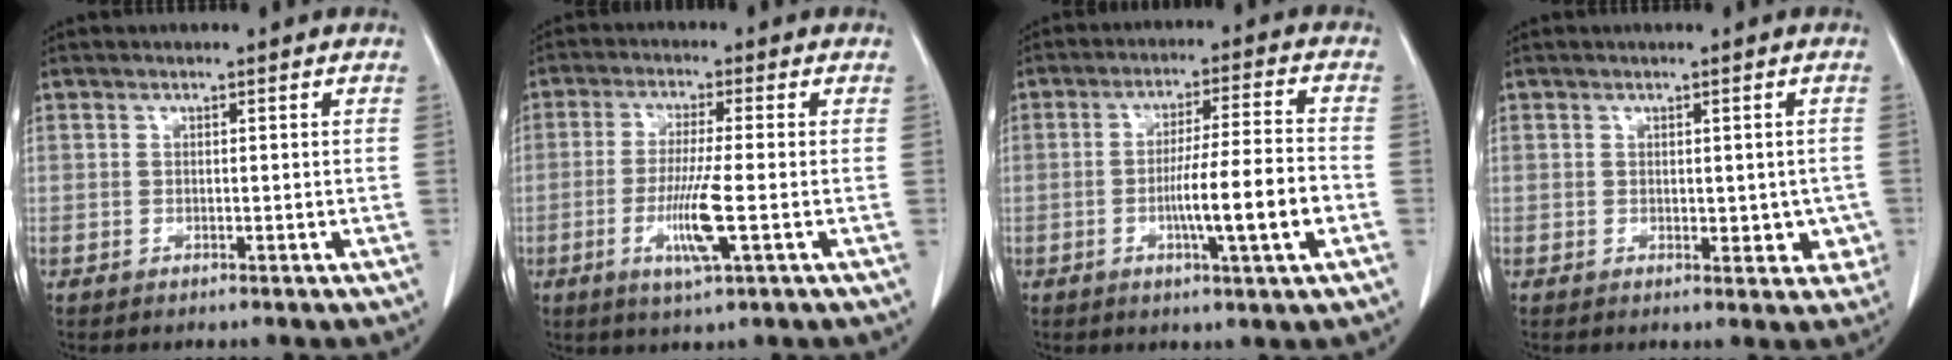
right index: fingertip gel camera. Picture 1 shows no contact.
{"total": 7.5, "force": [-2.1, -0.2, 7.2], "torque": [-0.140, -0.017, -0.041]}
{"total": 10.2, "force": [-2.9, -0.2, 9.8], "torque": [-0.163, 0.000, -0.049]}
{"total": 3.8, "force": [-0.3, 2.4, 3.0], "torque": [-0.016, 0.002, 0.003]}